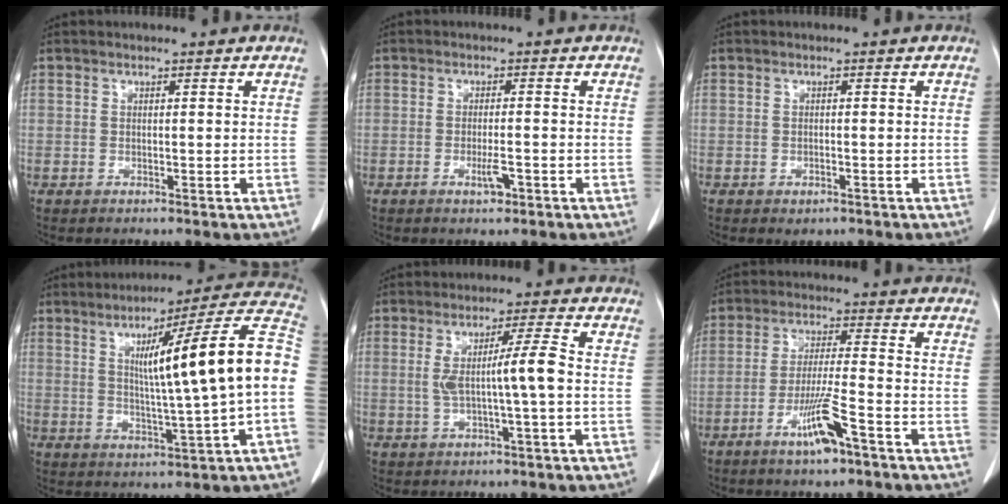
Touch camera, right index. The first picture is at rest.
{"total": 2.5, "force": [-1.2, 0.6, 2.1], "torque": [-0.036, -0.001, -0.018]}
{"total": 1.3, "force": [-0.8, 0.7, 0.8], "torque": [-0.012, -0.001, -0.003]}
{"total": 18.3, "force": [1.4, -0.6, 18.3], "torque": [-0.251, 0.024, 0.014]}
{"total": 6.3, "force": [-0.2, -0.4, 6.2], "torque": [-0.111, 0.006, 0.000]}
{"total": 7.8, "force": [-4.5, 0.3, 6.4], "torque": [-0.123, -0.007, -0.080]}